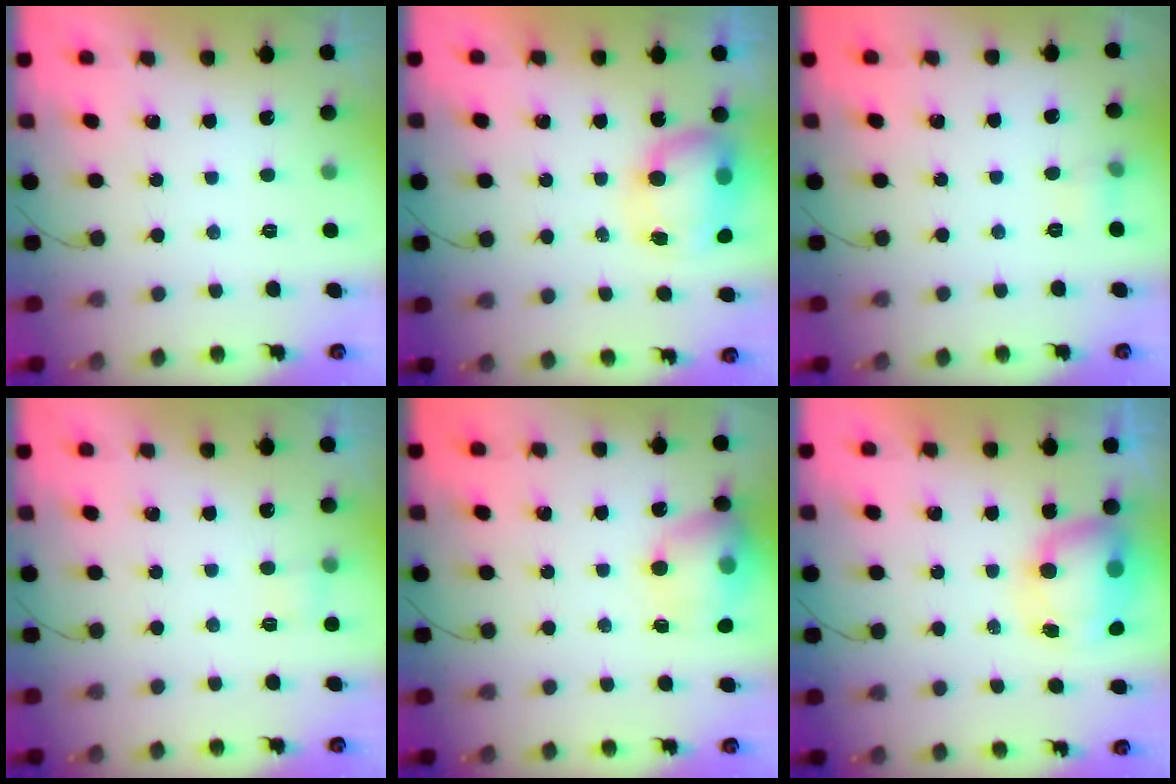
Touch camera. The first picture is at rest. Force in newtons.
{"total": 9.7, "press": 9.3, "slide": 2.7}
{"total": 4.7, "press": 4.3, "slide": 1.8}
{"total": 2.8, "press": 2.6, "slide": 1.1}
{"total": 14.9, "press": 14.8, "slide": 2.1}
{"total": 9.2, "press": 8.9, "slide": 2.4}